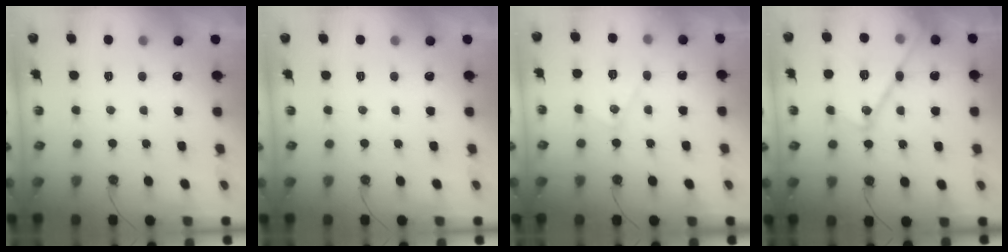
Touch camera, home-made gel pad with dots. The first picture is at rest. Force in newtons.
{"total": 0.0}
{"total": 10.6, "press": 10.6, "slide": 0.6}
{"total": 19.8, "press": 19.7, "slide": 1.7}